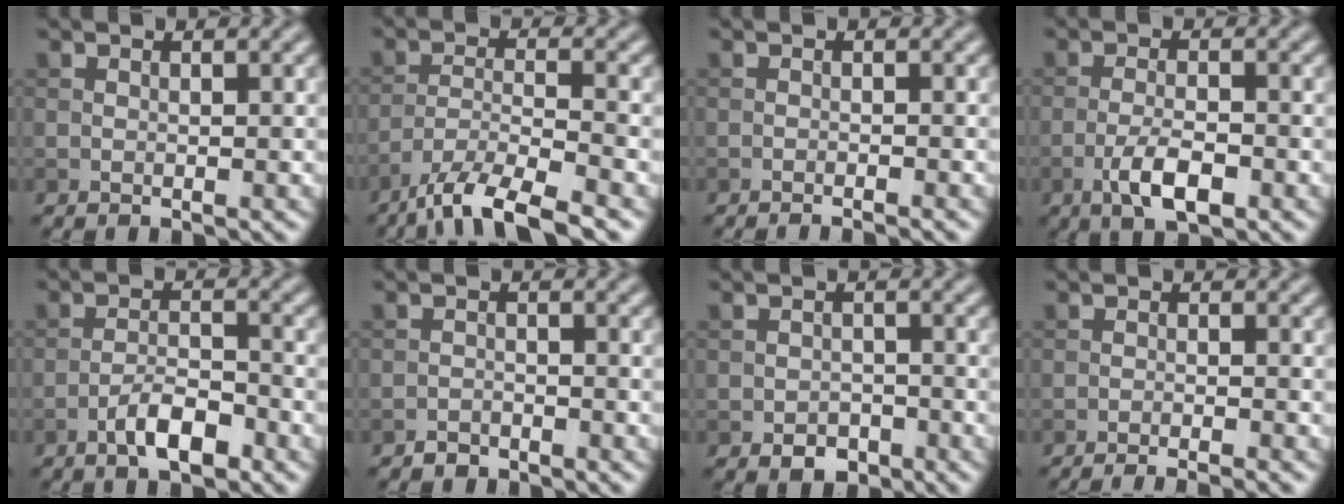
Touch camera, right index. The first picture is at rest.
{"total": 7.5, "force": [-5.8, 1.6, 4.5], "torque": [-0.077, -0.004, -0.109]}
{"total": 1.6, "force": [-1.3, 0.2, 1.0], "torque": [-0.010, 0.002, -0.023]}
{"total": 3.9, "force": [-1.9, 1.3, 3.1], "torque": [-0.063, 0.001, -0.039]}
{"total": 3.7, "force": [-2.3, 1.2, 2.7], "torque": [-0.047, 0.009, -0.044]}
{"total": 1.2, "force": [-1.1, 0.5, 0.0], "torque": [0.005, 0.004, -0.021]}
{"total": 2.4, "force": [-1.4, 1.5, 1.1], "torque": [-0.011, 0.000, -0.026]}
{"total": 3.4, "force": [-2.7, 0.5, 2.1], "torque": [-0.029, -0.001, -0.049]}